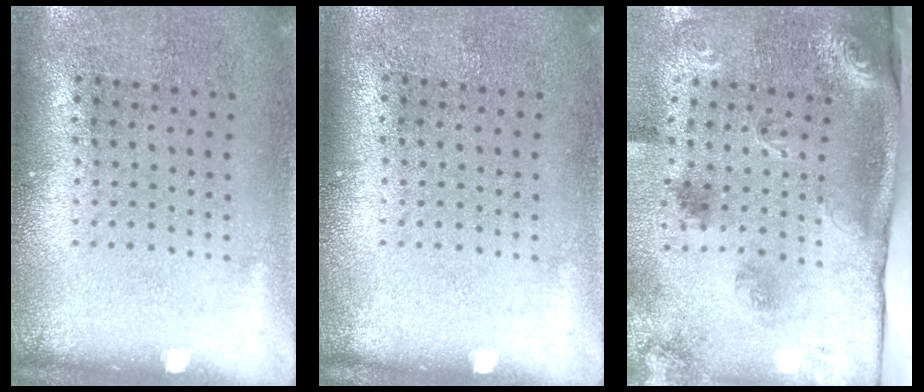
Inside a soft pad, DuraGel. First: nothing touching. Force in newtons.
{"total": 0.0}
{"total": 2.8, "press": 1.9, "slide": 2.1}